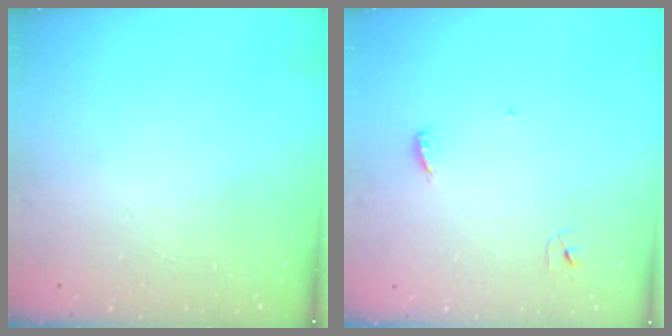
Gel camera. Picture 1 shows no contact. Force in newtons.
{"total": 3.4, "press": 3.4, "slide": 0.3}